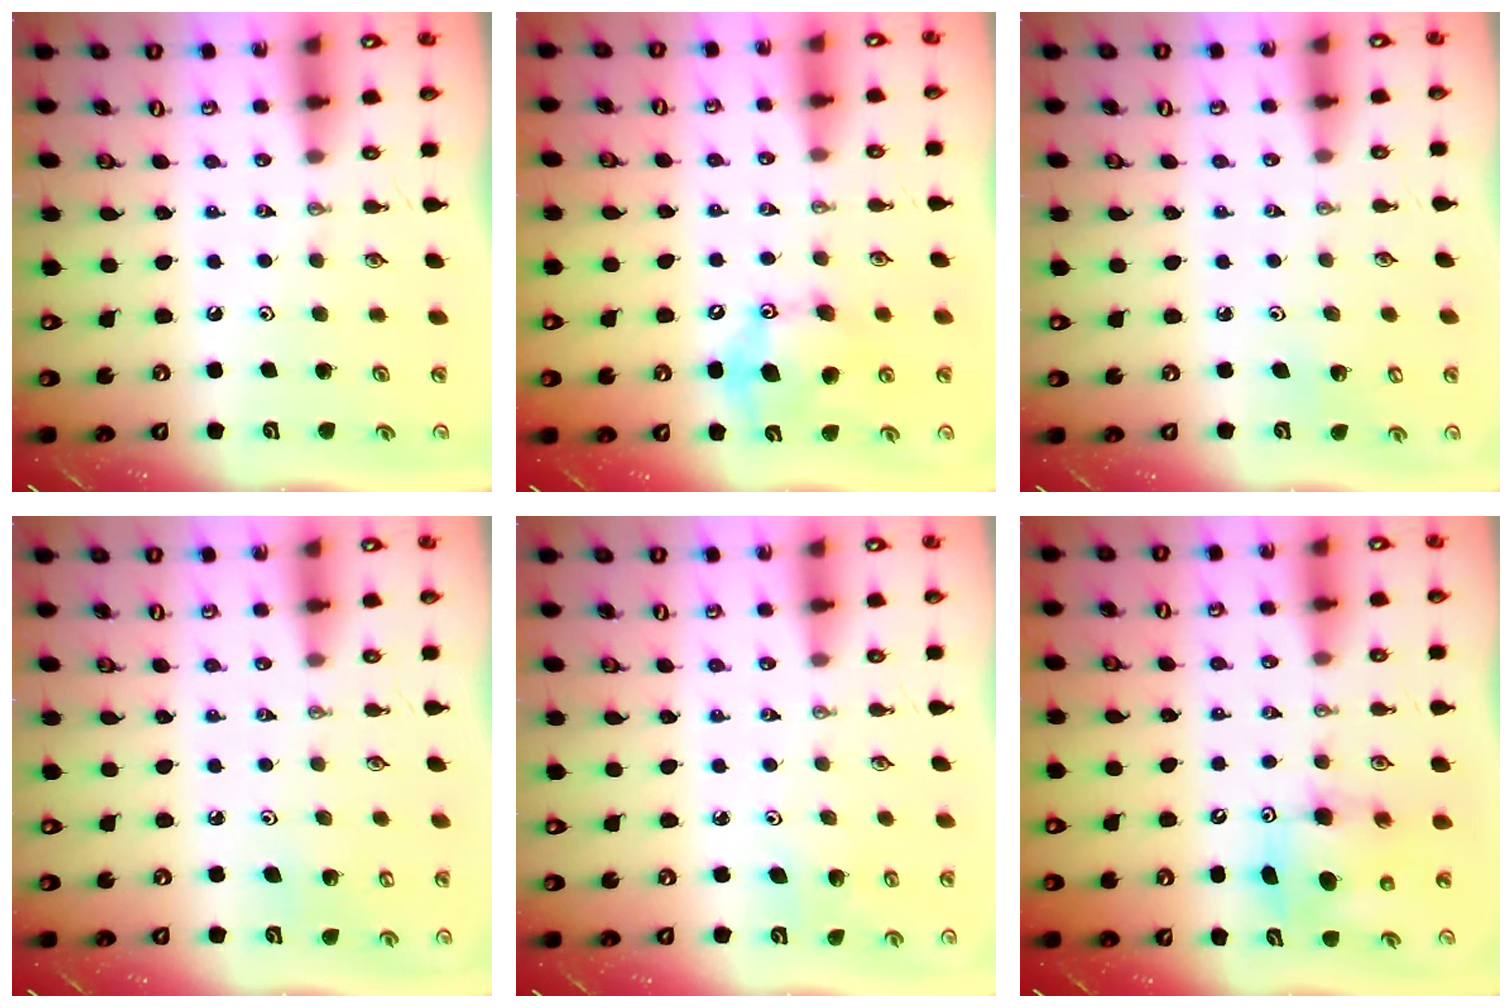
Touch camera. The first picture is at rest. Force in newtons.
{"total": 12.4, "press": 12.4, "slide": 0.2}
{"total": 2.5, "press": 2.5, "slide": 0.2}
{"total": 4.1, "press": 3.9, "slide": 1.0}
{"total": 3.8, "press": 3.8, "slide": 0.3}
{"total": 8.0, "press": 7.6, "slide": 2.2}